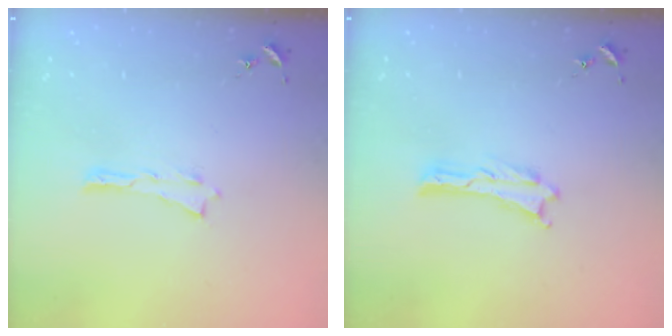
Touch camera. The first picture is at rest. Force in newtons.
{"total": 0.0}